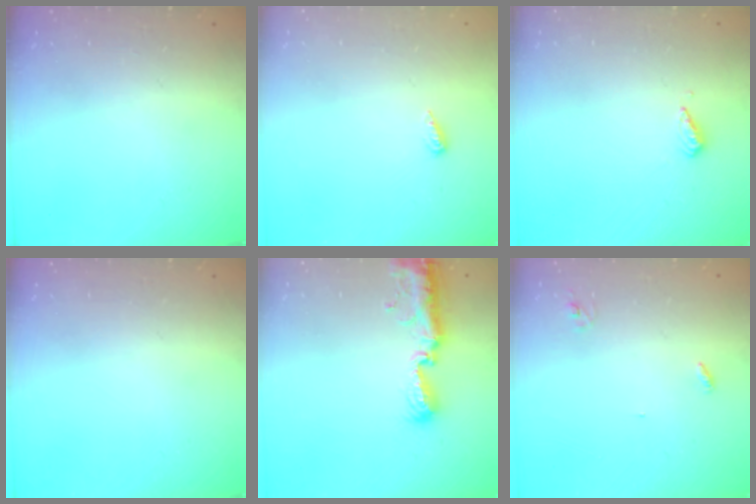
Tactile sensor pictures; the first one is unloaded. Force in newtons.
{"total": 6.0, "press": 6.0, "slide": 0.6}
{"total": 2.8, "press": 2.8, "slide": 0.7}
{"total": 0.0}
{"total": 12.8, "press": 11.4, "slide": 5.9}
{"total": 2.8, "press": 2.8, "slide": 0.3}